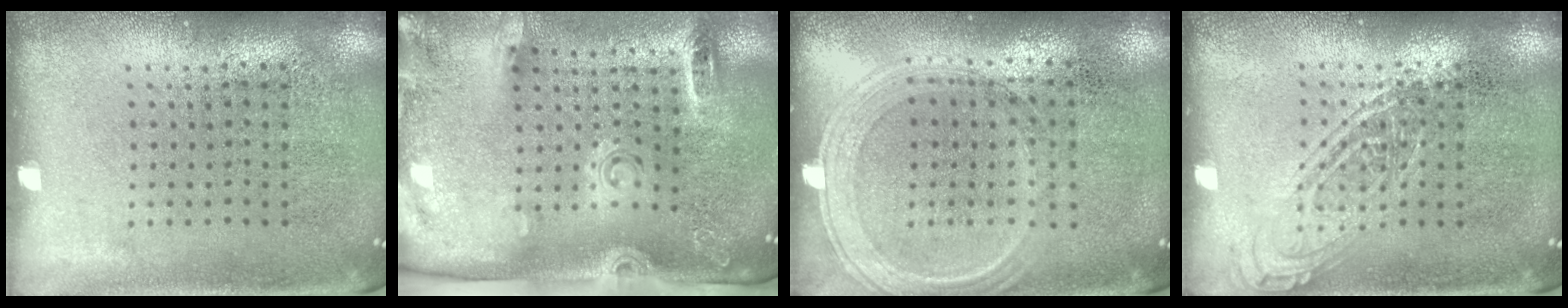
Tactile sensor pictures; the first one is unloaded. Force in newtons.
{"total": 2.8, "press": 2.0, "slide": 2.0}
{"total": 0.7, "press": 0.7, "slide": 0.2}
{"total": 2.0, "press": 2.0, "slide": 0.2}